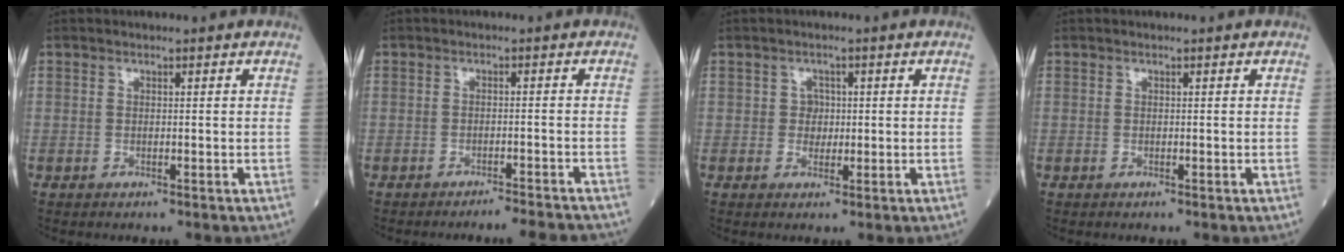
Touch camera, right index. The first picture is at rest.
{"total": 6.8, "force": [-6.6, -0.4, 1.6], "torque": [-0.005, -0.011, -0.084]}
{"total": 1.9, "force": [0.0, 1.7, 0.8], "torque": [-0.006, 0.004, -0.001]}
{"total": 0.0}